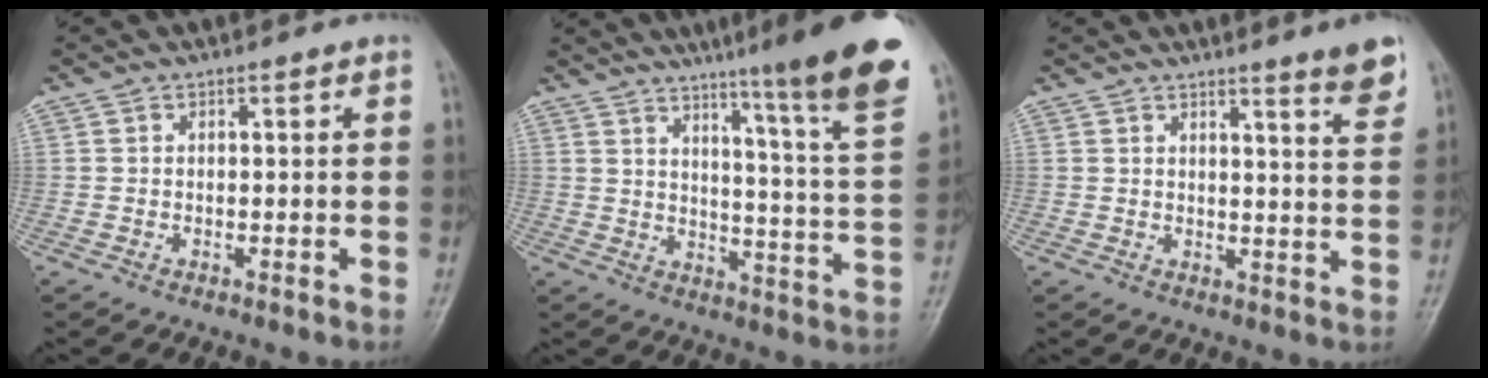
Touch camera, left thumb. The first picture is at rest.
{"total": 21.7, "force": [15.1, 0.9, 15.6], "torque": [-0.194, -0.088, 0.203]}
{"total": 5.9, "force": [4.4, 0.1, 4.0], "torque": [-0.042, -0.037, 0.054]}